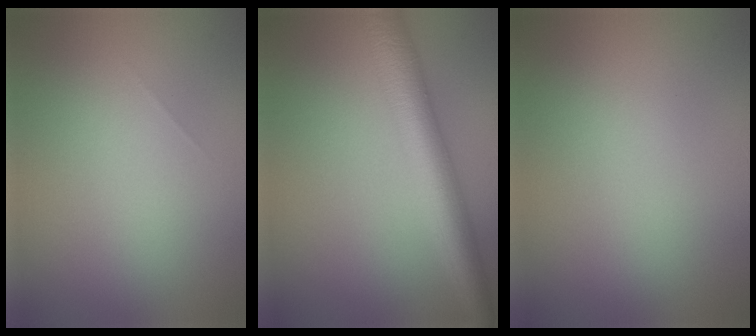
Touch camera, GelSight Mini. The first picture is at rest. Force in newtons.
{"total": 6.5, "press": 6.5, "slide": 0.1}
{"total": 0.0}